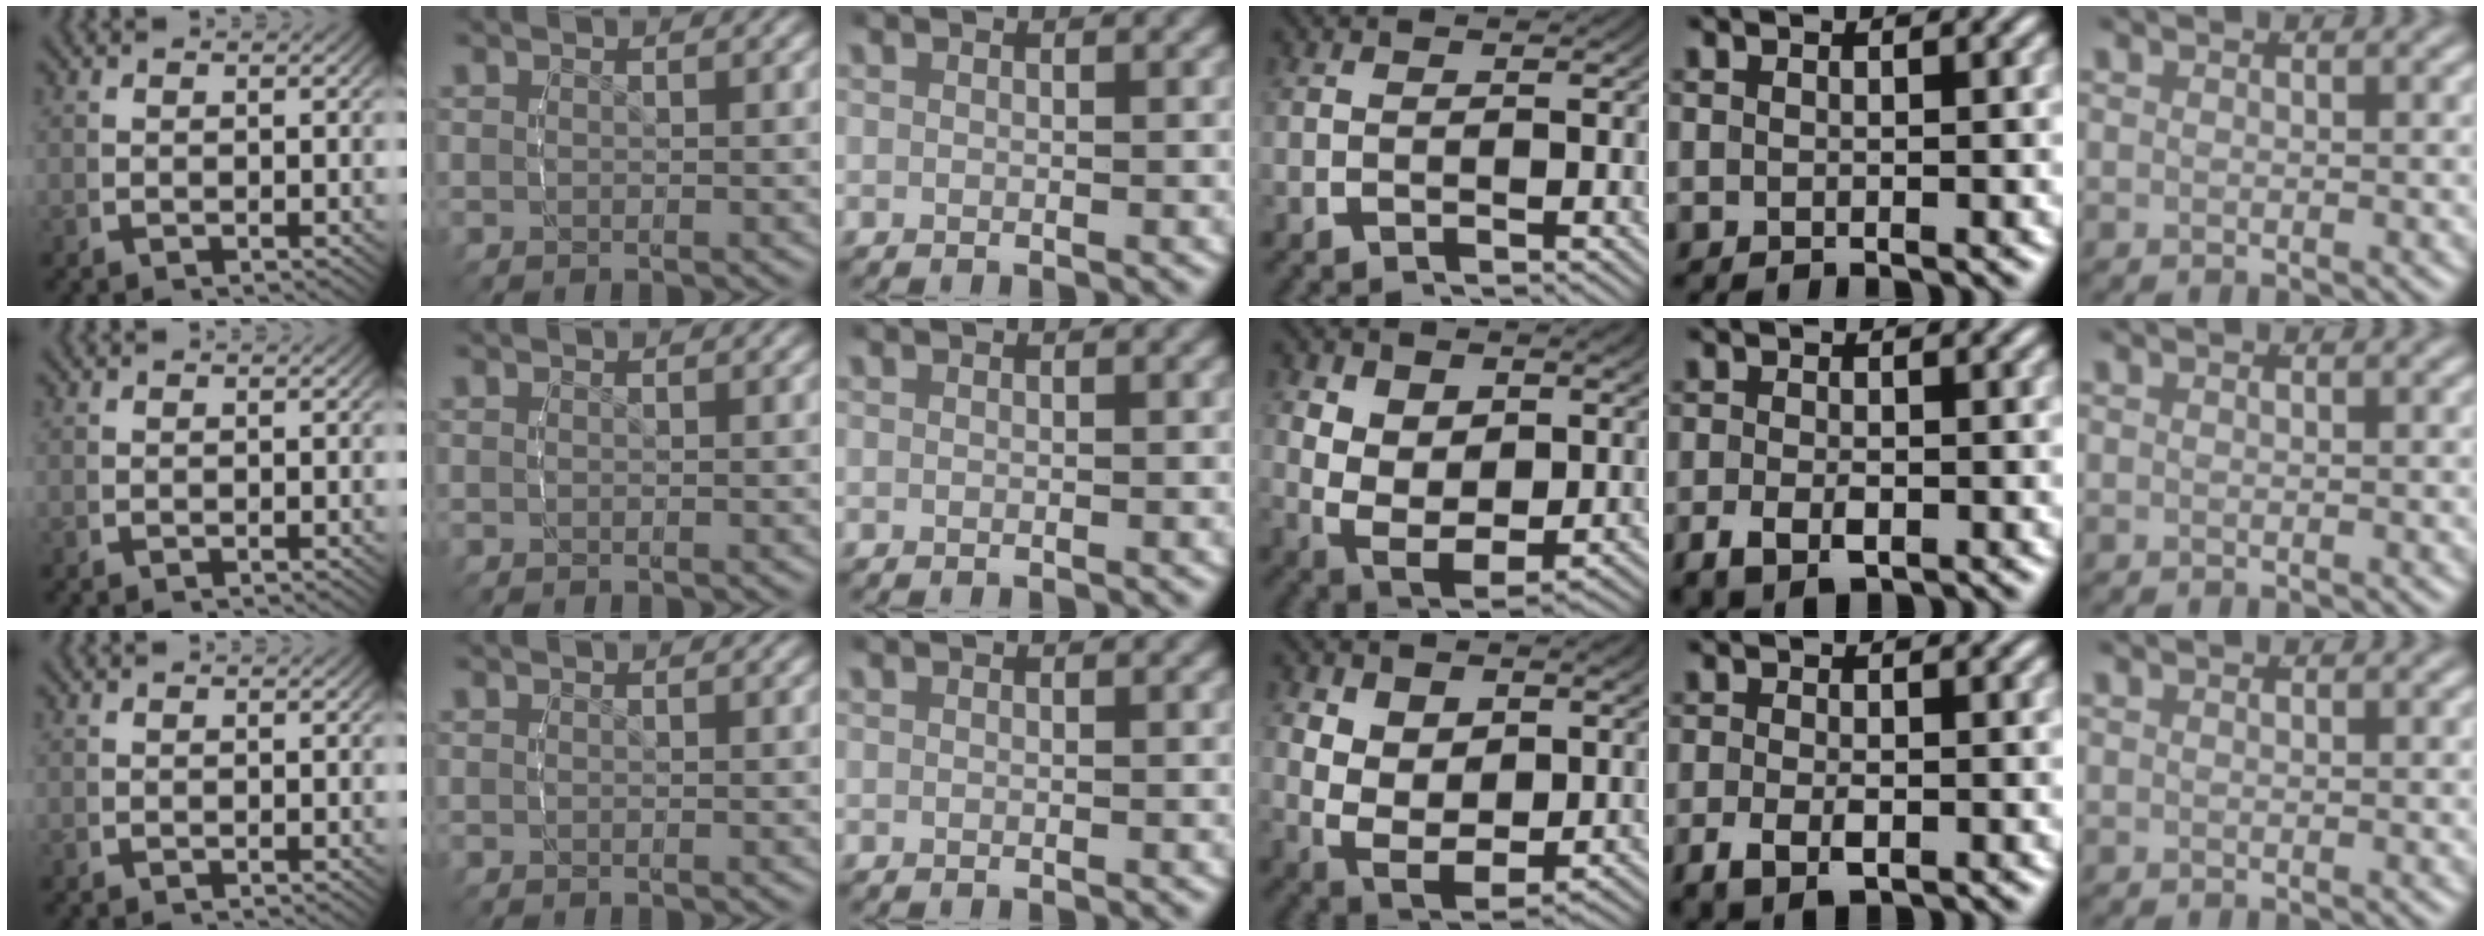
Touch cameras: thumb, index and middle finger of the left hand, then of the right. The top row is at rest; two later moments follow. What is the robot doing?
{"motion": "lift_and_place", "object": "air blower"}